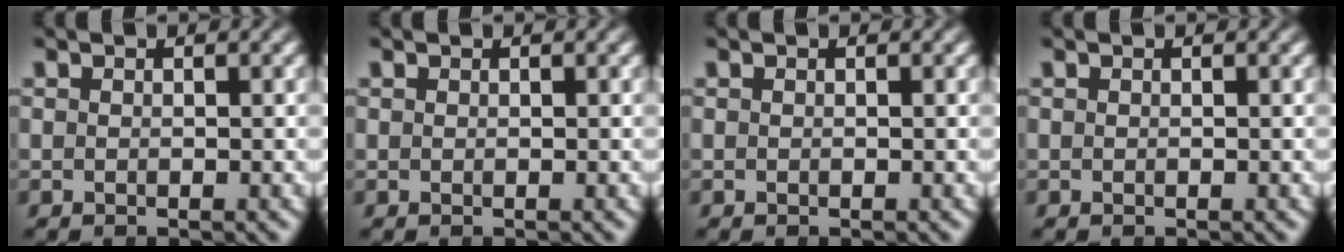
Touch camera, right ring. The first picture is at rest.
{"total": 0.0}
{"total": 0.0}
{"total": 0.0}